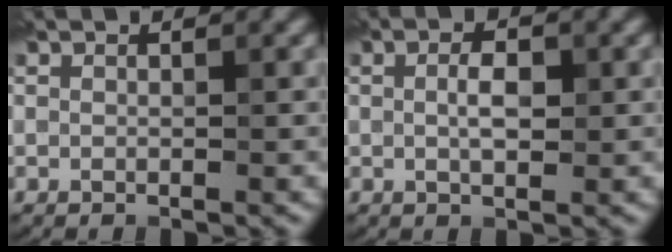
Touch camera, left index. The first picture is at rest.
{"total": 2.1, "force": [0.3, 0.8, 1.9], "torque": [-0.038, 0.001, 0.003]}